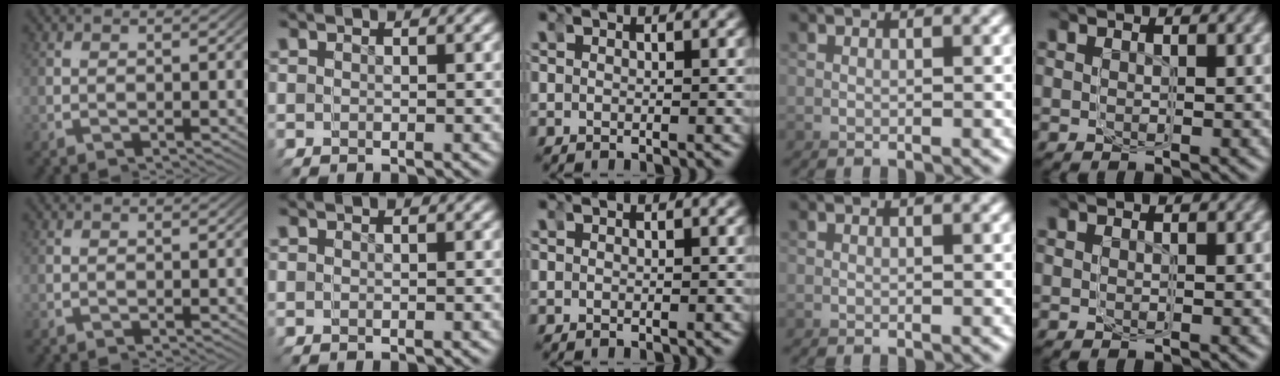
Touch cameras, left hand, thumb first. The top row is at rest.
{}